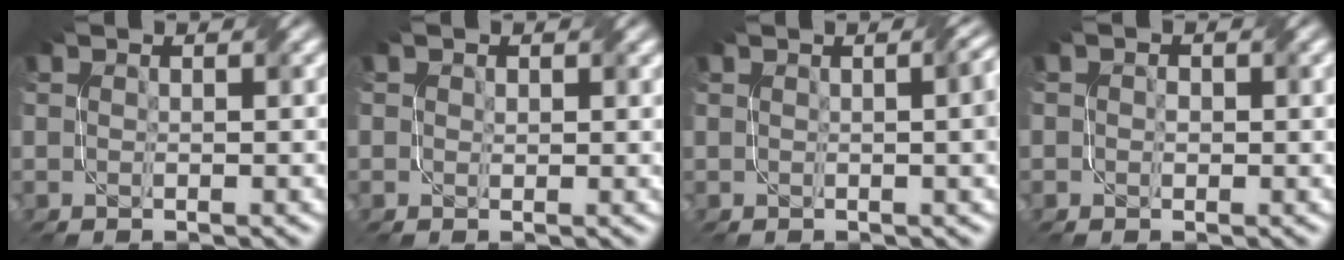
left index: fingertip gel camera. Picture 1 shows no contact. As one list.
[{"total": 1.1, "force": [0.5, 0.8, 0.4], "torque": [-0.005, -0.003, 0.011]}, {"total": 4.4, "force": [0.4, 1.7, 4.0], "torque": [-0.025, 0.014, 0.005]}, {"total": 1.0, "force": [0.1, 0.8, 0.6], "torque": [-0.008, -0.002, 0.000]}]